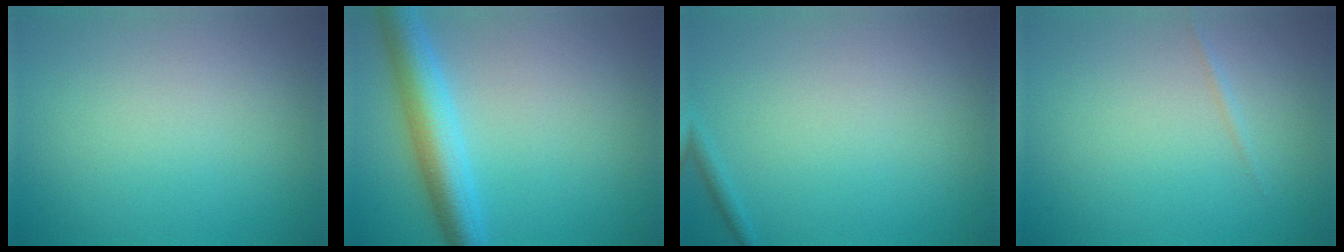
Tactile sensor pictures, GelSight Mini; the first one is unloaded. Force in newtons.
{"total": 5.5, "press": 5.5, "slide": 0.1}
{"total": 0.8, "press": 0.8, "slide": 0.0}
{"total": 0.5, "press": 0.5, "slide": 0.0}